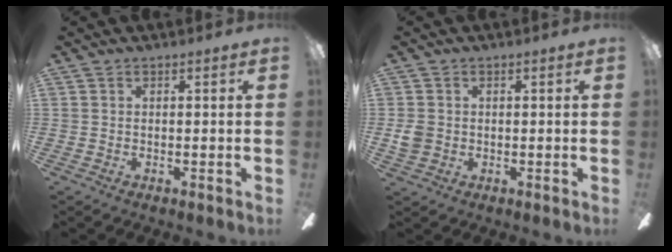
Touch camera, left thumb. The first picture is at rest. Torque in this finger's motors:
{"motor_torque": [-0.02, 0.93, 0.30, -0.22, -0.01]}